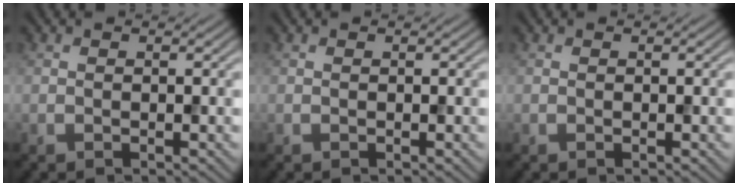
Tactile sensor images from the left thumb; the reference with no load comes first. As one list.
[{"total": 0.0}, {"total": 0.0}]